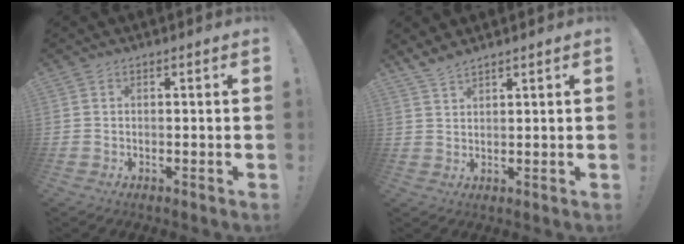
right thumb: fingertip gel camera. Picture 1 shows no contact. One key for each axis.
{"total": 3.1, "fx": 2.9, "fy": 0.3, "fz": 1.2, "tx": -0.027, "ty": -0.015, "tz": 0.054}